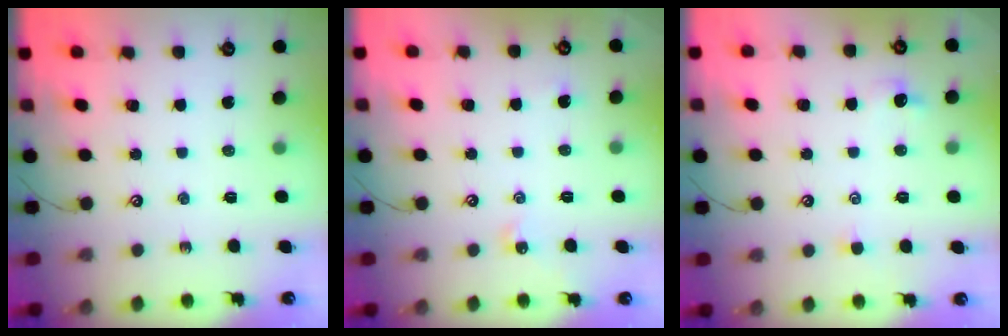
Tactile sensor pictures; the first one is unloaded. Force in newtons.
{"total": 2.7, "press": 2.7, "slide": 0.6}
{"total": 0.0}